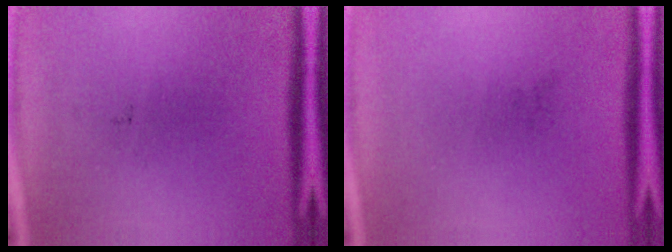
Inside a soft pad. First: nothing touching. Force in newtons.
{"total": 0.0}